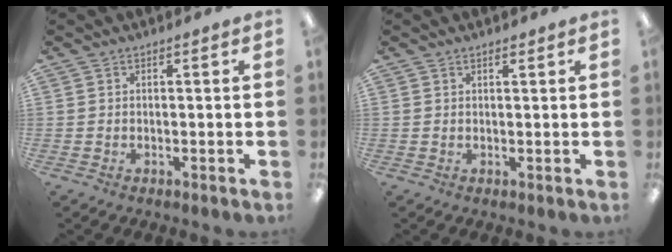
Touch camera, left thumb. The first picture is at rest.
{"total": 0.9, "force": [0.8, 0.2, 0.4], "torque": [-0.008, 0.000, 0.014]}